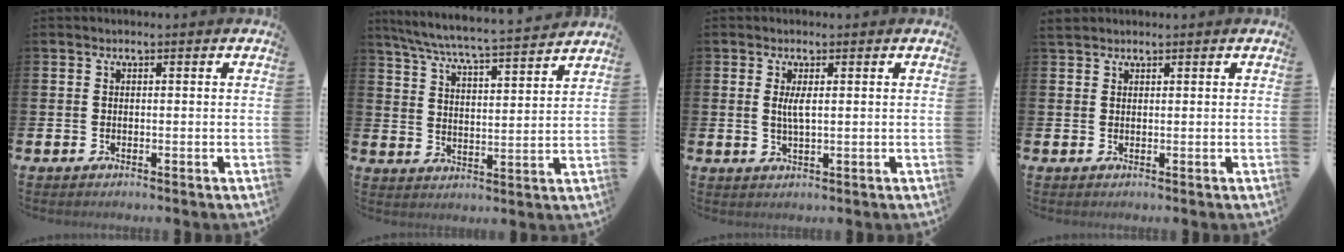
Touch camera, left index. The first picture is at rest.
{"total": 6.7, "force": [6.3, 0.0, 2.1], "torque": [-0.068, -0.048, 0.108]}
{"total": 2.2, "force": [0.7, 0.5, 2.0], "torque": [-0.035, 0.000, 0.009]}
{"total": 1.3, "force": [1.2, 0.4, 0.1], "torque": [0.006, 0.001, 0.021]}